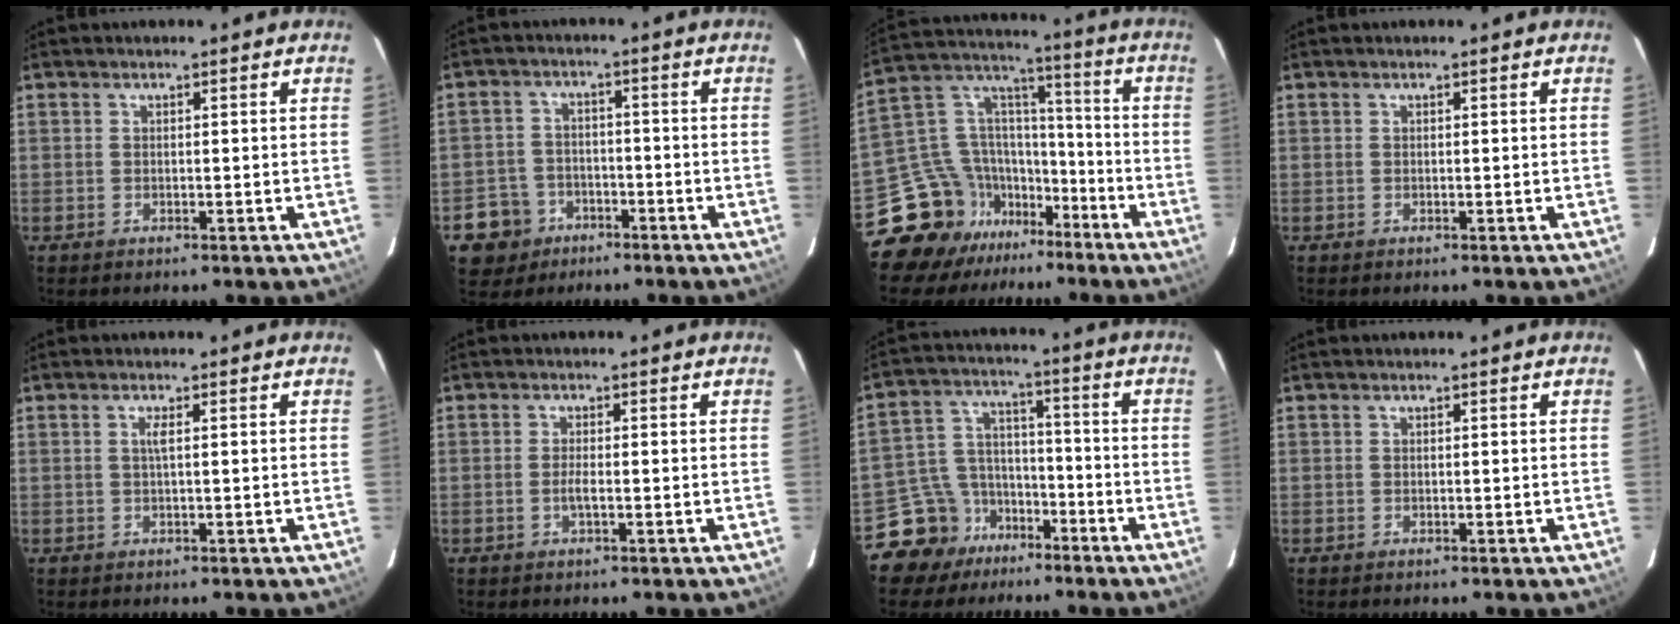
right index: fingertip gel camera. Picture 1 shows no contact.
{"total": 7.5, "force": [-3.8, 6.4, 0.8], "torque": [-0.038, 0.023, -0.057]}
{"total": 16.0, "force": [-11.9, 10.2, 3.1], "torque": [-0.079, 0.072, -0.200]}
{"total": 0.0}
{"total": 1.2, "force": [0.2, -0.2, 1.2], "torque": [-0.024, 0.001, 0.002]}
{"total": 1.8, "force": [-0.6, 0.2, 1.7], "torque": [-0.033, -0.002, -0.012]}
{"total": 10.0, "force": [-7.2, 6.9, 0.8], "torque": [-0.038, 0.050, -0.122]}
{"total": 0.0}